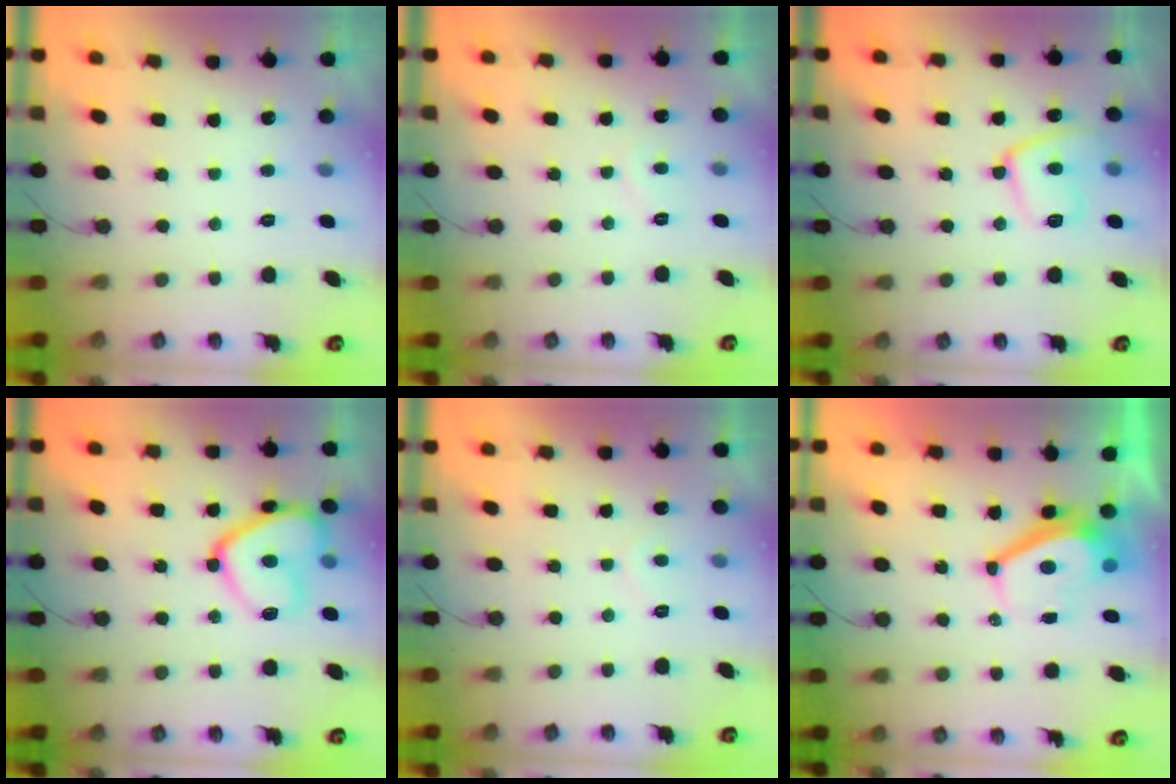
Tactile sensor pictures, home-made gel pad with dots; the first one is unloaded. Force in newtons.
{"total": 1.6, "press": 1.5, "slide": 0.6}
{"total": 11.4, "press": 11.3, "slide": 0.9}
{"total": 15.7, "press": 15.7, "slide": 1.0}
{"total": 2.0, "press": 1.9, "slide": 0.6}
{"total": 6.3, "press": 6.3, "slide": 0.5}